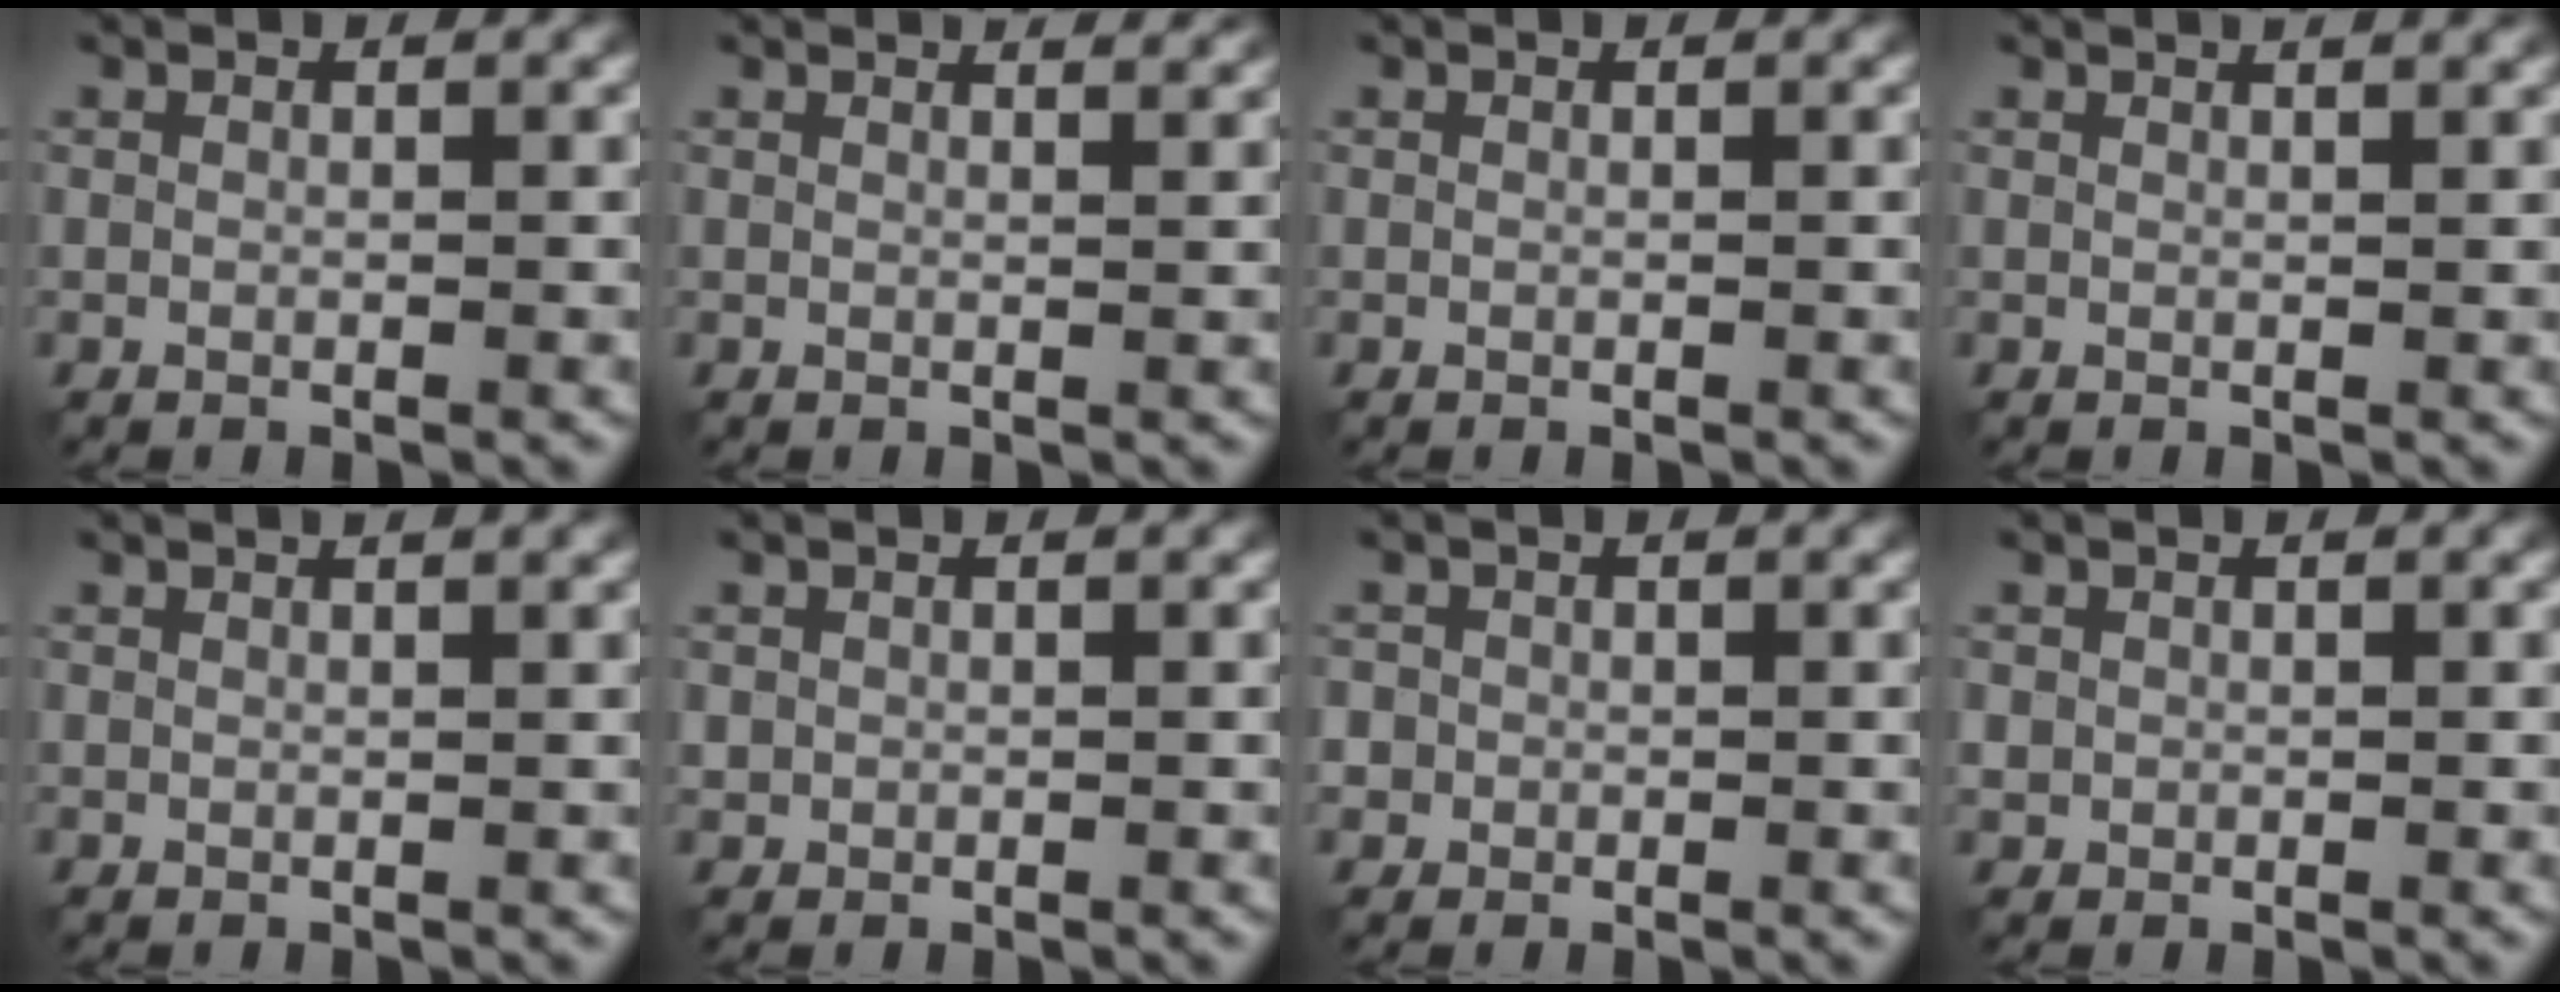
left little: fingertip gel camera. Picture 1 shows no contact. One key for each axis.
{"total": 2.8, "fx": 2.5, "fy": 0.7, "fz": 1.1, "tx": -0.006, "ty": 0.012, "tz": 0.015}
{"total": 0.0}
{"total": 3.2, "fx": 2.3, "fy": 1.3, "fz": 1.8, "tx": -0.001, "ty": 0.015, "tz": -0.003}
{"total": 1.5, "fx": 1.1, "fy": 0.5, "fz": 0.9, "tx": -0.008, "ty": -0.001, "tz": 0.005}
{"total": 0.6, "fx": 0.1, "fy": 0.6, "fz": 0.0, "tx": 0.006, "ty": -0.003, "tz": 0.002}
{"total": 1.5, "fx": -0.2, "fy": 1.4, "fz": 0.1, "tx": 0.009, "ty": 0.001, "tz": -0.004}
{"total": 0.8, "fx": 0.1, "fy": 0.8, "fz": 0.1, "tx": 0.005, "ty": -0.003, "tz": 0.001}